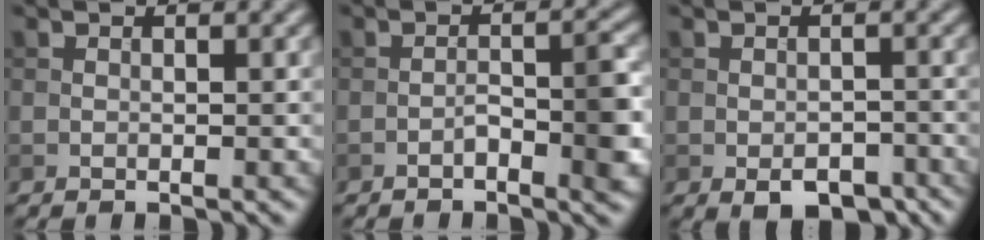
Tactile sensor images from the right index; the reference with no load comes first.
{"total": 3.4, "force": [-1.5, 1.0, 2.9], "torque": [-0.042, 0.009, -0.024]}
{"total": 3.6, "force": [-2.0, 1.9, 2.2], "torque": [-0.031, -0.010, -0.026]}